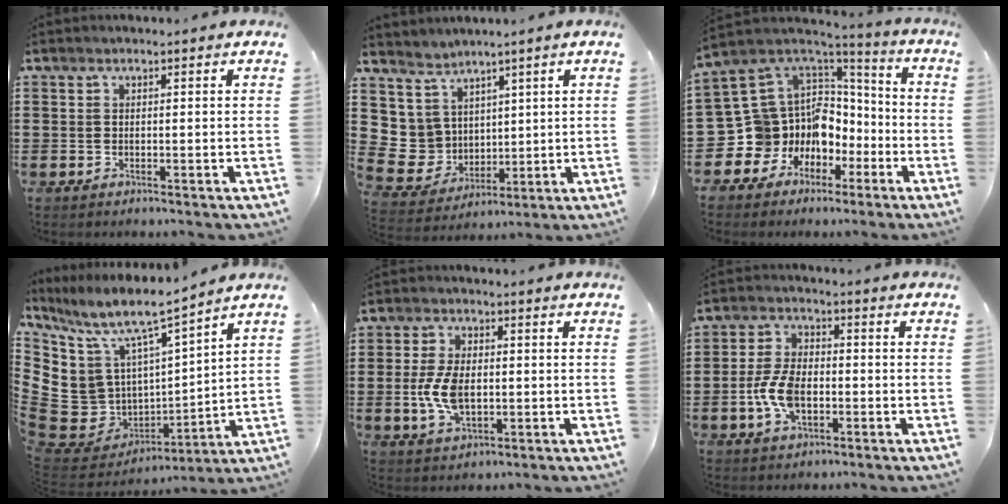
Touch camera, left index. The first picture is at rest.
{"total": 6.8, "force": [2.7, 6.2, 0.3], "torque": [-0.059, -0.025, 0.057]}
{"total": 11.7, "force": [-1.7, 11.2, 3.1], "torque": [-0.108, -0.031, -0.009]}
{"total": 11.0, "force": [6.1, 7.5, 5.2], "torque": [-0.163, -0.054, 0.112]}
{"total": 7.1, "force": [-0.5, 4.0, 5.9], "torque": [-0.135, 0.000, -0.013]}
{"total": 7.3, "force": [-1.8, 4.0, 5.9], "torque": [-0.141, -0.002, -0.039]}